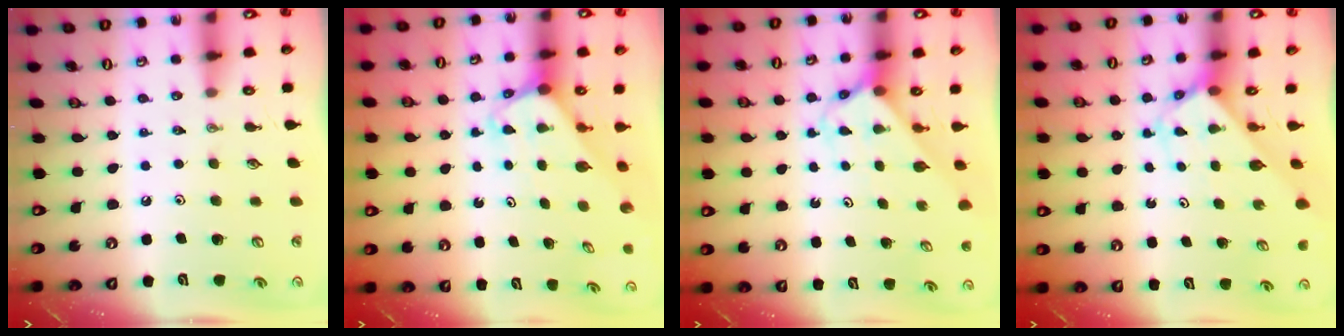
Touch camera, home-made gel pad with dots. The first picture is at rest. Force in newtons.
{"total": 2.2, "press": 2.2, "slide": 0.1}
{"total": 2.6, "press": 2.6, "slide": 0.1}
{"total": 2.8, "press": 2.8, "slide": 0.1}